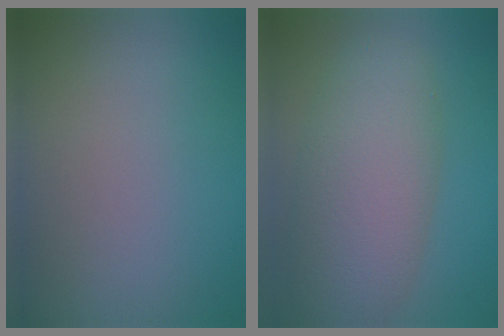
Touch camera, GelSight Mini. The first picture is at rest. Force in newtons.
{"total": 7.7, "press": 7.7, "slide": 0.6}